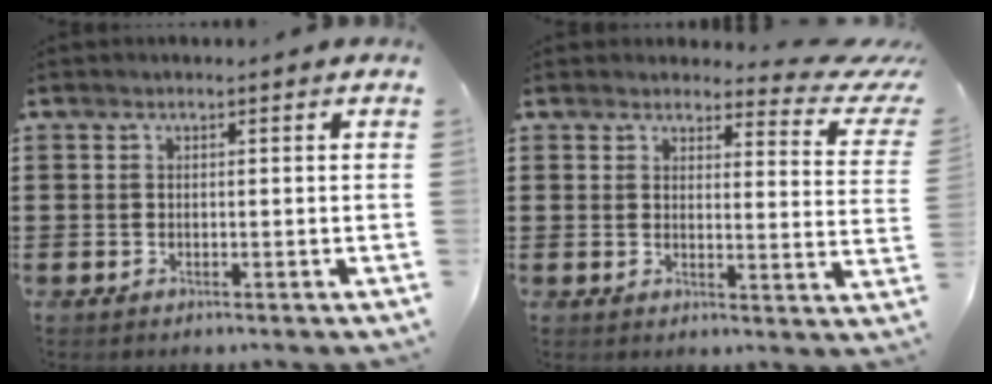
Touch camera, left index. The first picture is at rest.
{"total": 4.2, "force": [3.5, 1.1, 1.9], "torque": [-0.029, -0.025, 0.056]}